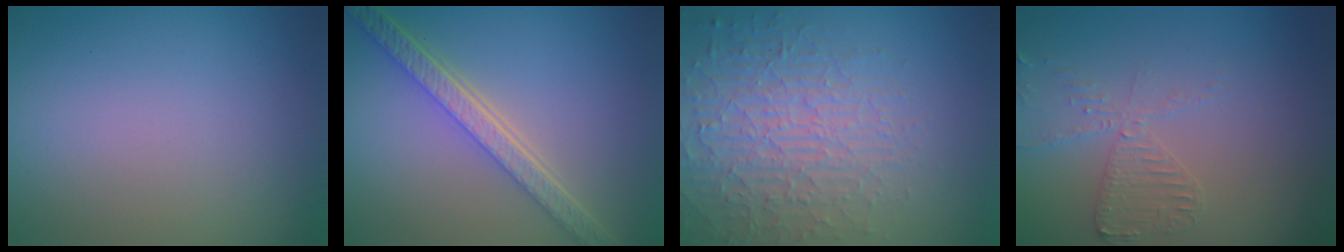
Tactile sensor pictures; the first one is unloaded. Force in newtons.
{"total": 5.8, "press": 4.4, "slide": 3.8}
{"total": 6.0, "press": 5.0, "slide": 3.3}
{"total": 3.1, "press": 2.8, "slide": 1.3}